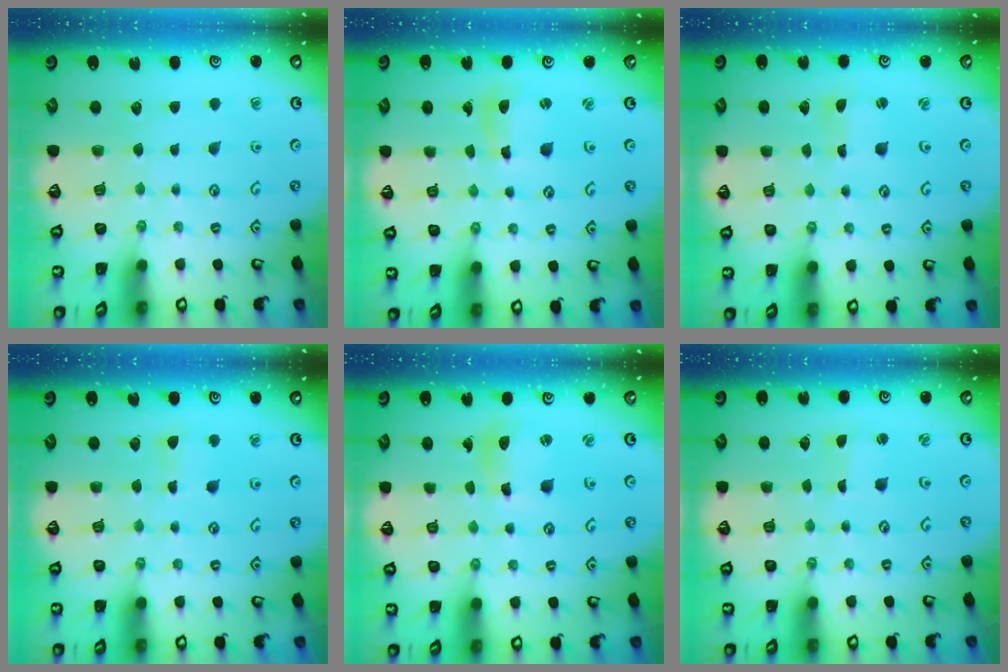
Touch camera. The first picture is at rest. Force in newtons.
{"total": 5.8, "press": 5.7, "slide": 0.6}
{"total": 1.4, "press": 1.4, "slide": 0.3}
{"total": 2.9, "press": 2.9, "slide": 0.4}
{"total": 8.7, "press": 8.6, "slide": 1.1}
{"total": 1.4, "press": 1.4, "slide": 0.2}